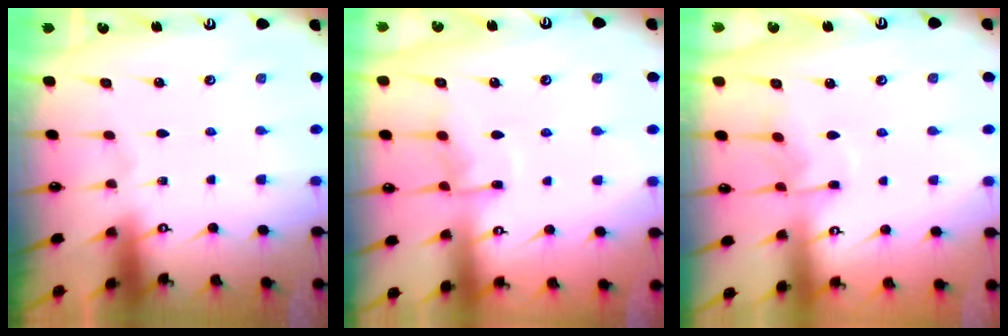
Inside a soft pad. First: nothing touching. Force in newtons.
{"total": 8.0, "press": 7.9, "slide": 0.8}
{"total": 5.6, "press": 5.5, "slide": 0.7}